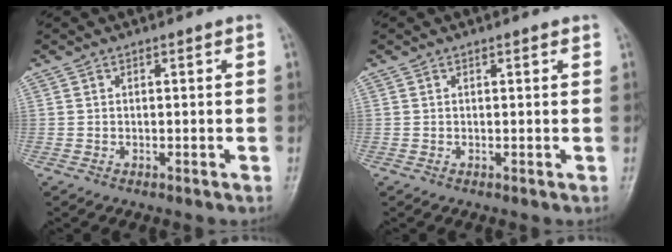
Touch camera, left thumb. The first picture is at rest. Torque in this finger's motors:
{"motor_torque": [-0.07, -0.08, -0.13, 0.01, 0.01]}